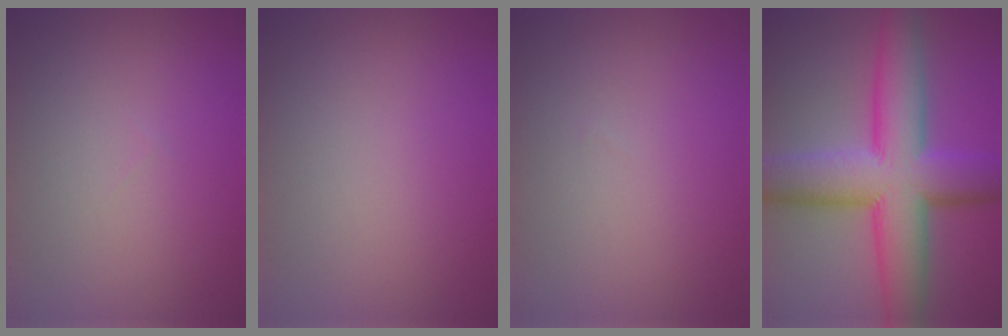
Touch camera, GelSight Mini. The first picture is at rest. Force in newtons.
{"total": 0.0}
{"total": 0.0}
{"total": 11.7, "press": 11.7, "slide": 0.2}